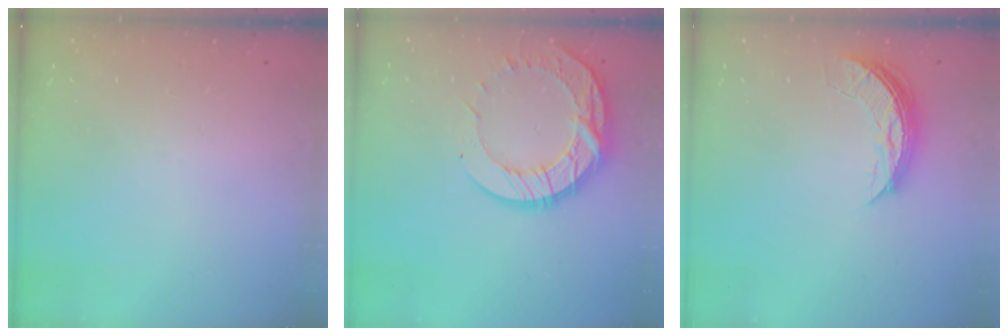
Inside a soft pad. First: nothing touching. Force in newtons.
{"total": 15.6, "press": 15.6, "slide": 1.2}
{"total": 7.4, "press": 7.4, "slide": 0.6}